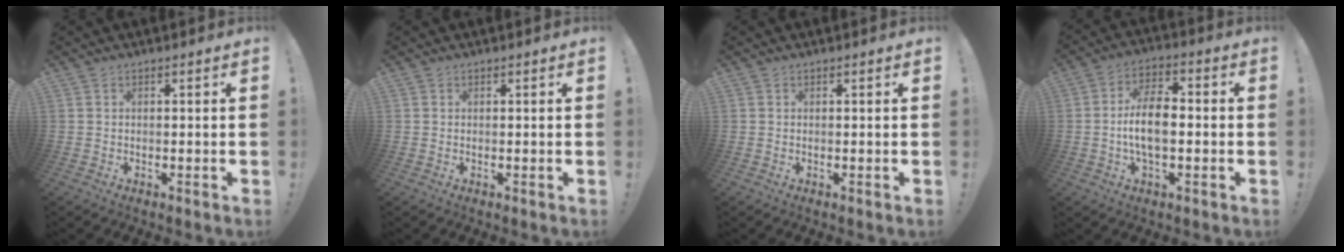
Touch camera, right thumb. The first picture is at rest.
{"total": 0.0}
{"total": 0.0}
{"total": 10.3, "force": [-1.6, 5.3, 8.7], "torque": [-0.156, 0.006, -0.031]}